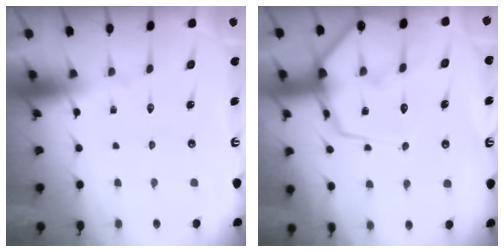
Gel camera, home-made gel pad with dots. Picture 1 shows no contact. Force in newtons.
{"total": 13.6, "press": 13.6, "slide": 1.3}